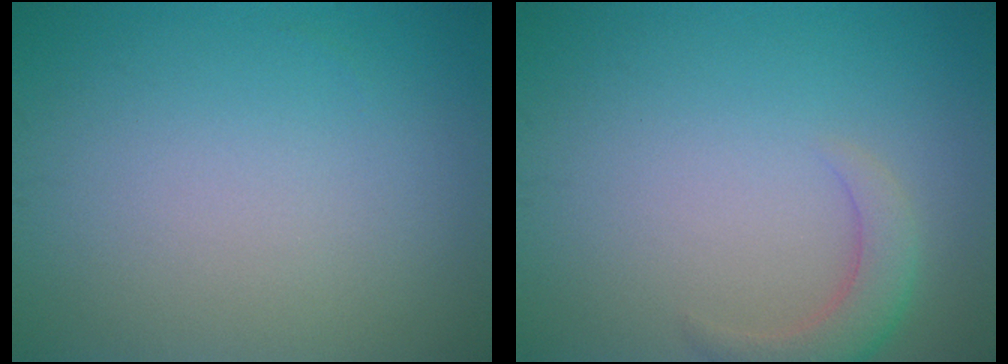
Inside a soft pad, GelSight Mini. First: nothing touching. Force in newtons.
{"total": 2.7, "press": 2.7, "slide": 0.3}